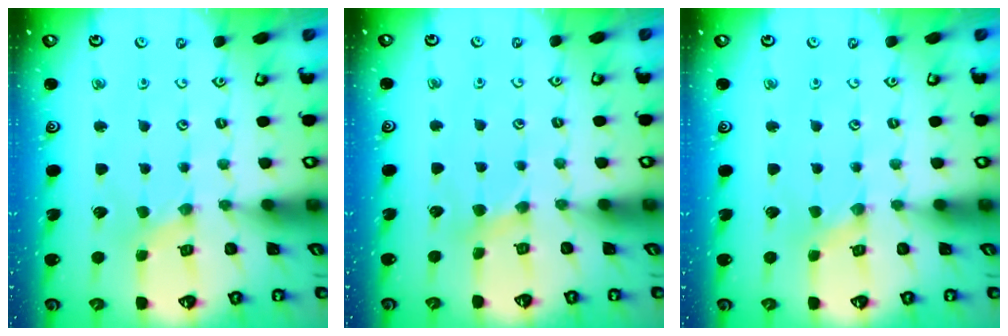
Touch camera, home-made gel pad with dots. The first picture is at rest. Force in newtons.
{"total": 2.7, "press": 2.7, "slide": 0.4}
{"total": 0.0}